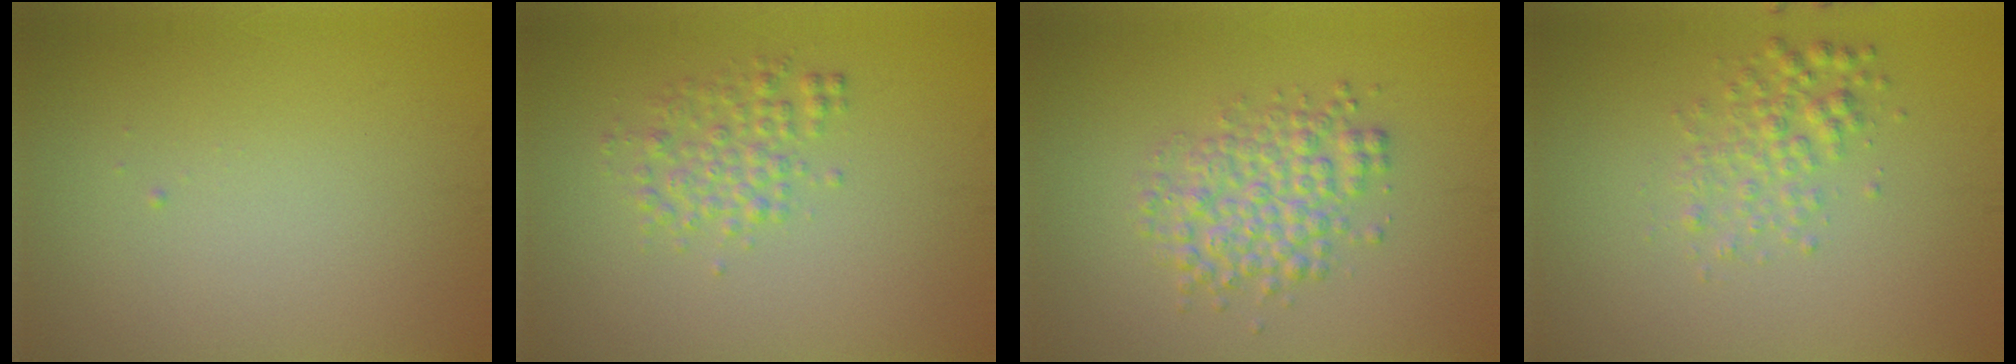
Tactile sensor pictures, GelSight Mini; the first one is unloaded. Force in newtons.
{"total": 2.5, "press": 2.5, "slide": 0.0}
{"total": 4.1, "press": 4.1, "slide": 0.1}
{"total": 2.5, "press": 2.5, "slide": 0.0}